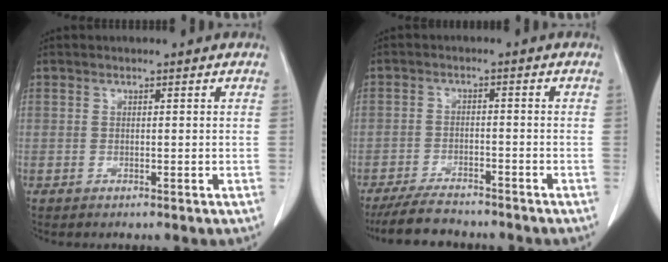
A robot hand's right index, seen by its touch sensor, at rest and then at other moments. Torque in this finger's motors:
{"motor_torque": [-0.76, 0.13, -0.29, -0.13]}